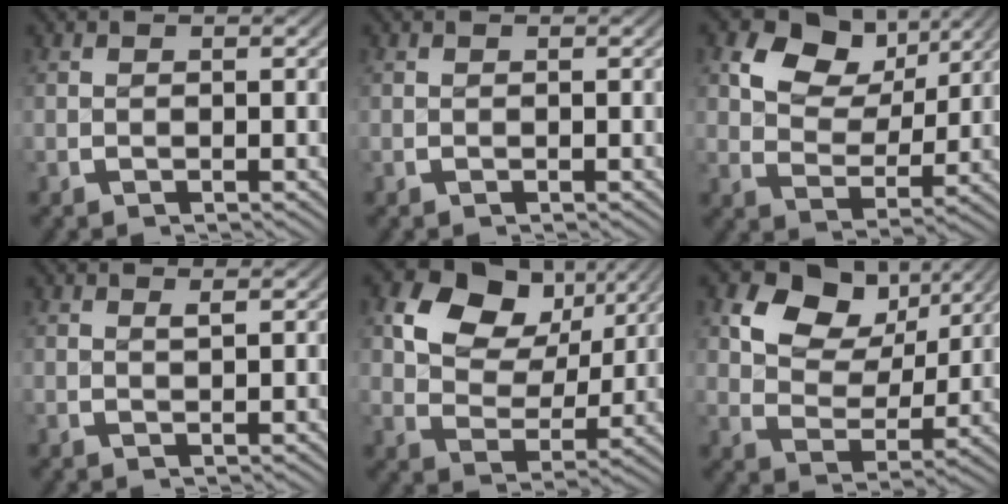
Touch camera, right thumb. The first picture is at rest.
{"total": 0.0}
{"total": 6.9, "force": [2.9, 4.8, 4.1], "torque": [-0.070, -0.012, 0.044]}
{"total": 0.9, "force": [0.8, 0.0, 0.4], "torque": [-0.001, -0.001, 0.015]}
{"total": 9.8, "force": [3.3, 7.1, 5.9], "torque": [-0.109, -0.013, 0.047]}
{"total": 8.3, "force": [3.1, 5.9, 5.0], "torque": [-0.089, -0.012, 0.044]}